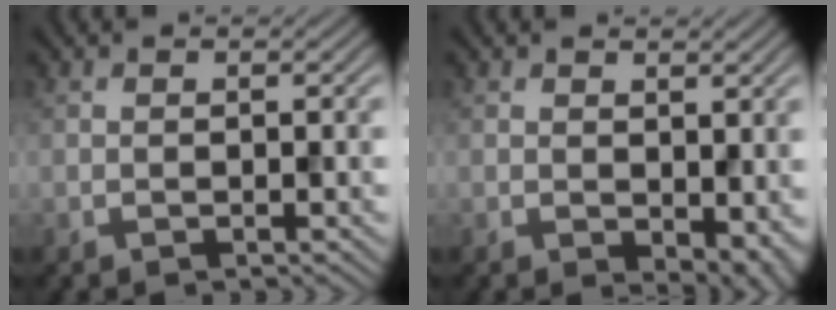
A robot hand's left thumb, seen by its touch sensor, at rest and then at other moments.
{"total": 4.2, "force": [-0.3, 2.5, 3.3], "torque": [-0.047, -0.015, 0.003]}